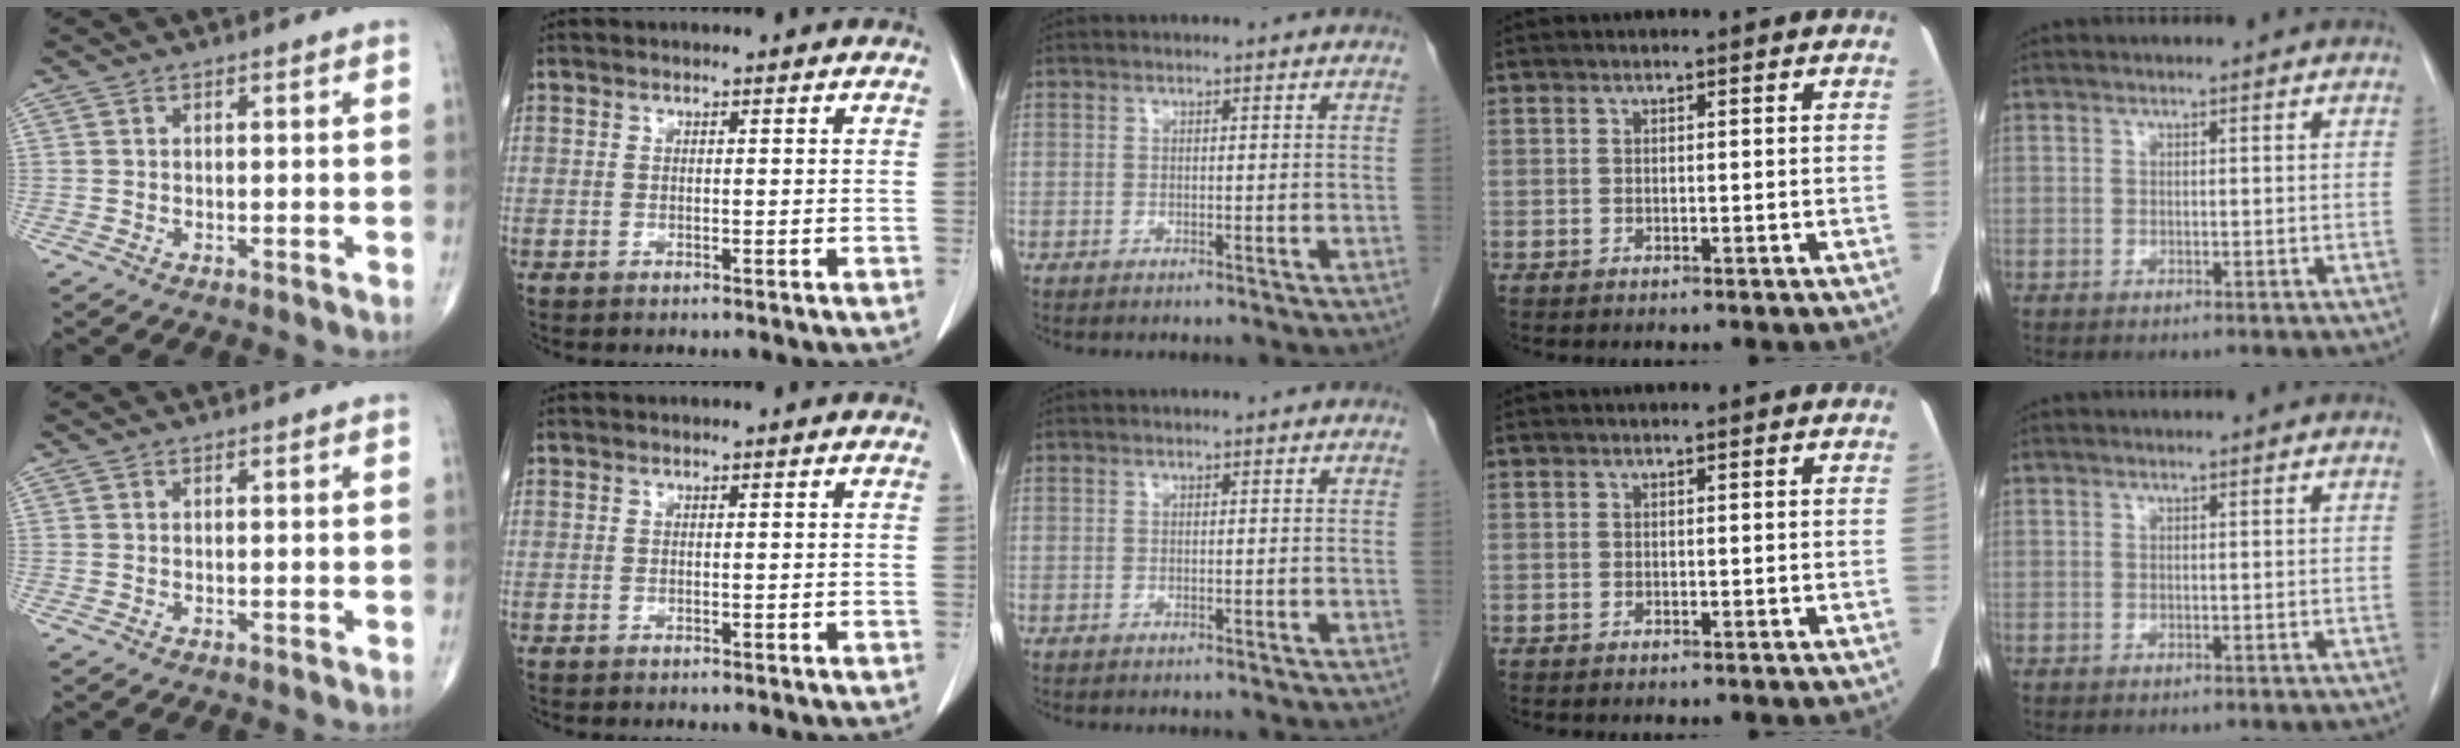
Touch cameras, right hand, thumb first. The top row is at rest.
{}